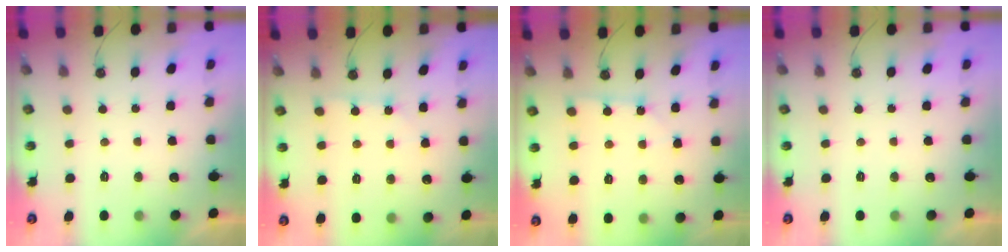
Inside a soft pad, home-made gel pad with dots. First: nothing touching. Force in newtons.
{"total": 2.4, "press": 2.4, "slide": 0.3}
{"total": 2.4, "press": 2.4, "slide": 0.2}
{"total": 0.0}